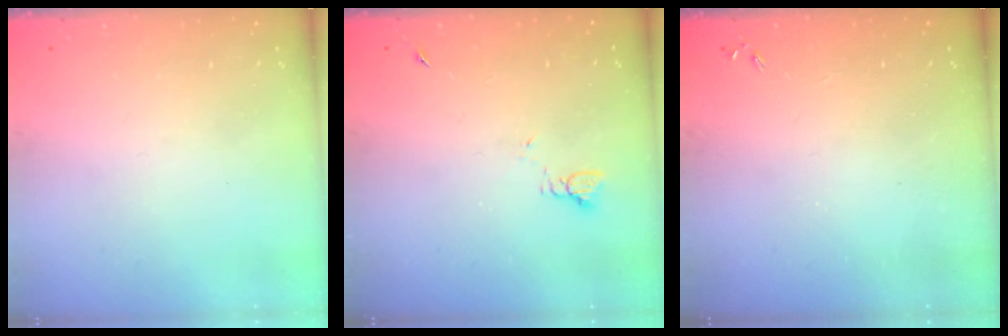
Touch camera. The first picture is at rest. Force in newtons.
{"total": 2.7, "press": 2.7, "slide": 0.3}
{"total": 0.0}